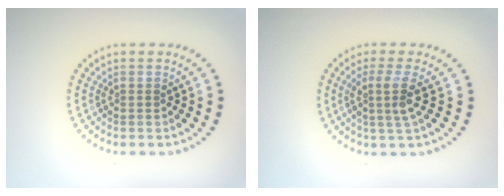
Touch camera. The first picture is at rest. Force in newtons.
{"total": 2.6, "press": 2.0, "slide": 1.7}